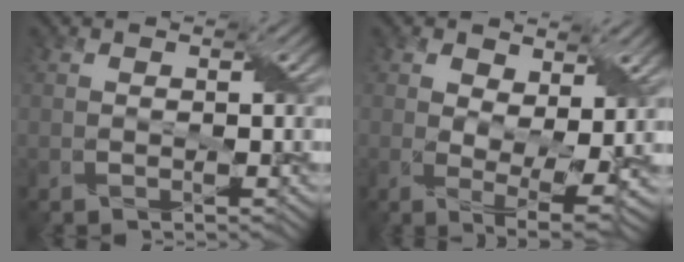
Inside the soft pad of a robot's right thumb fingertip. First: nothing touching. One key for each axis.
{"total": 6.1, "fx": 2.0, "fy": 3.1, "fz": 4.9, "tx": -0.106, "ty": -0.010, "tz": 0.038}